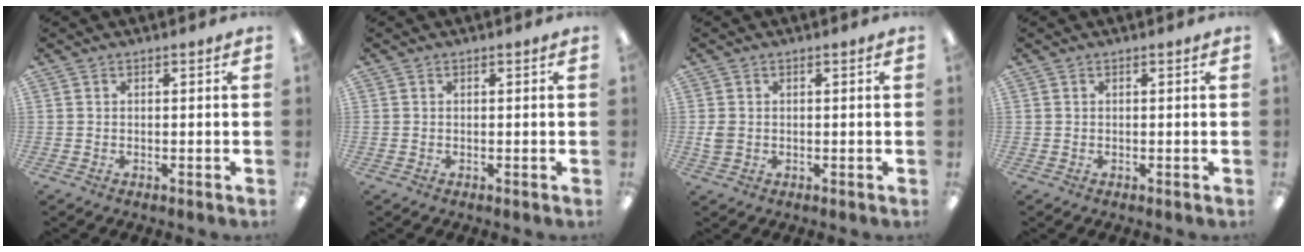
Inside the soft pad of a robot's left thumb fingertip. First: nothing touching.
{"total": 0.0}
{"total": 2.3, "force": [0.0, 1.9, 1.3], "torque": [-0.016, 0.003, -0.002]}
{"total": 0.0}